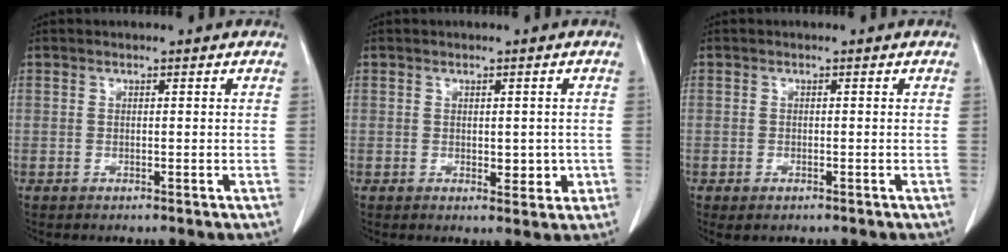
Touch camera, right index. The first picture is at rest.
{"total": 3.3, "force": [-0.4, 1.9, 2.7], "torque": [-0.027, -0.003, 0.002]}
{"total": 1.4, "force": [-0.8, 0.6, 0.9], "torque": [-0.015, -0.002, -0.006]}